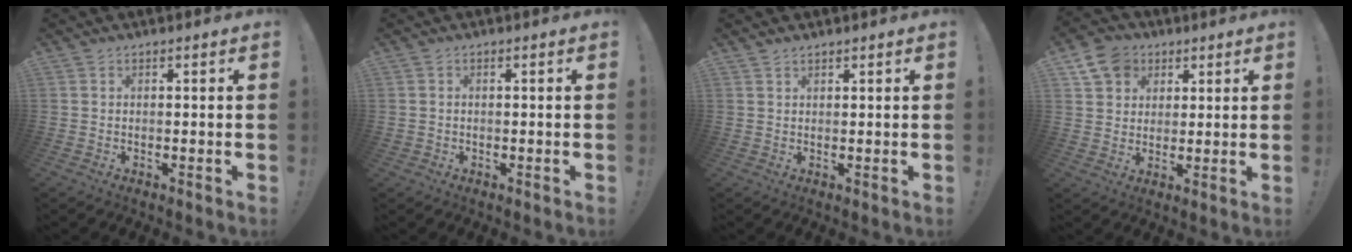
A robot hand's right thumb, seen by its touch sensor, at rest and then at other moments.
{"total": 0.8, "force": [-0.3, 0.7, 0.2], "torque": [-0.002, 0.003, -0.005]}
{"total": 0.8, "force": [0.7, -0.1, 0.2], "torque": [-0.002, 0.000, 0.014]}
{"total": 9.5, "force": [4.4, 7.9, 3.0], "torque": [-0.044, -0.019, 0.088]}